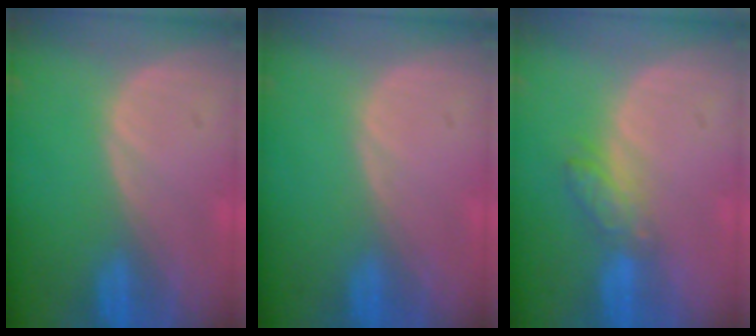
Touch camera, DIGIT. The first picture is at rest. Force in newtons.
{"total": 0.0}
{"total": 4.4, "press": 4.1, "slide": 1.6}